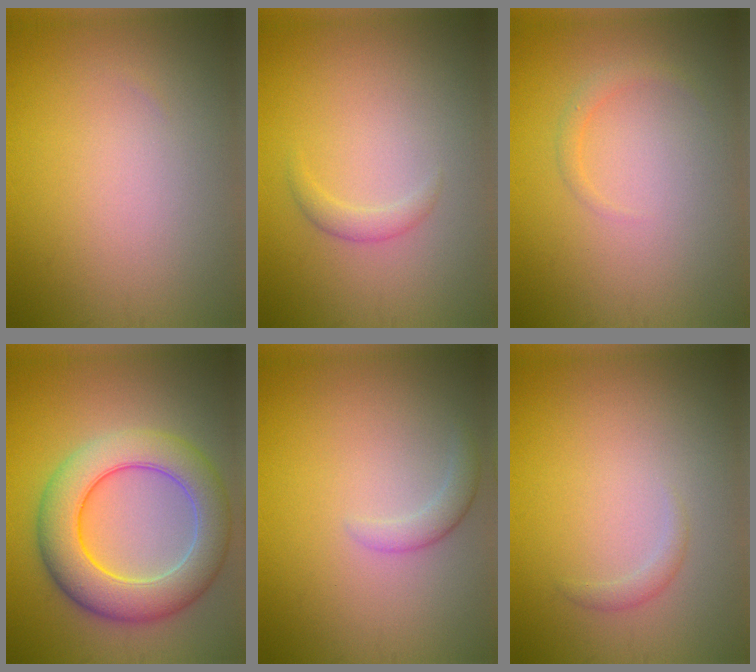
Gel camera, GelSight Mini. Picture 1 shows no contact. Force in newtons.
{"total": 1.3, "press": 1.3, "slide": 0.0}
{"total": 1.0, "press": 1.0, "slide": 0.1}
{"total": 8.5, "press": 8.5, "slide": 0.1}
{"total": 1.5, "press": 1.5, "slide": 0.1}
{"total": 0.9, "press": 0.9, "slide": 0.1}